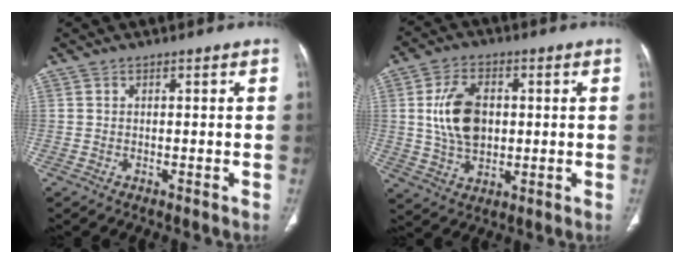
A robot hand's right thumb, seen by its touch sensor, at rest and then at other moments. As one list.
[{"total": 11.2, "force": [1.3, 7.3, 8.4], "torque": [-0.142, -0.002, 0.030]}]